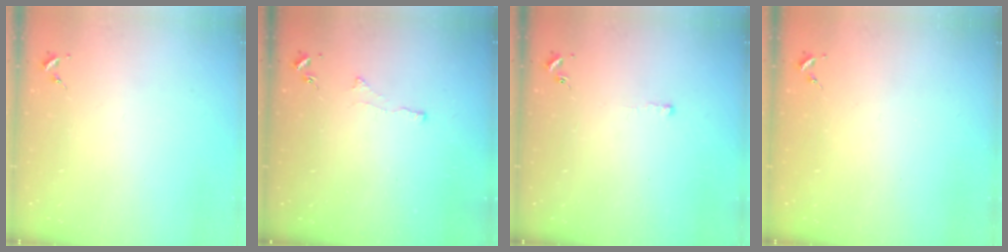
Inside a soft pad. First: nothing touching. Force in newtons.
{"total": 2.6, "press": 2.5, "slide": 0.6}
{"total": 2.7, "press": 2.7, "slide": 0.4}
{"total": 0.7, "press": 0.7, "slide": 0.1}